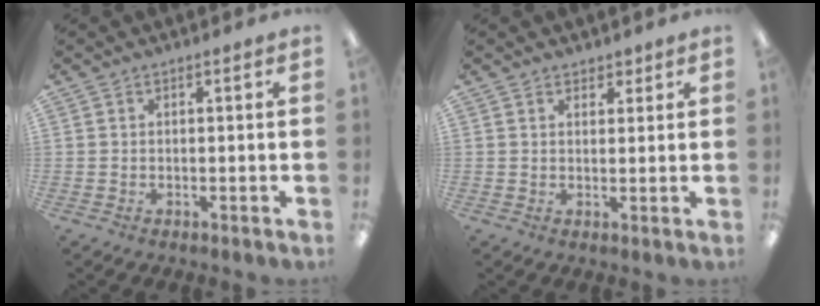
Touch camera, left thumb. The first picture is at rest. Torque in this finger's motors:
{"motor_torque": [0.06, -0.04, -0.37, 0.16, -0.05]}